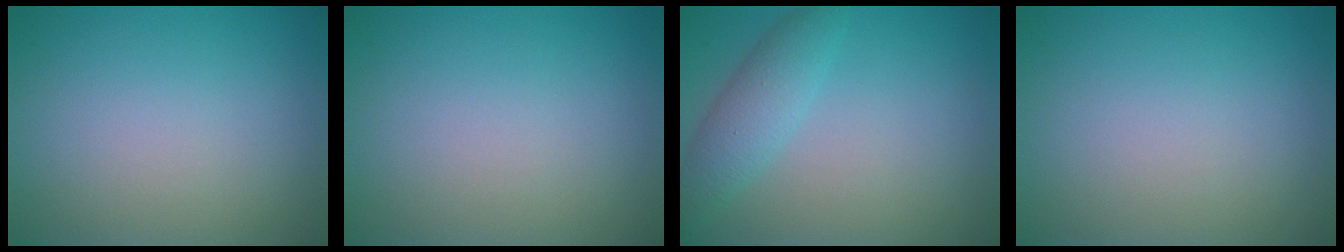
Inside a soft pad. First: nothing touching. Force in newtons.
{"total": 0.0}
{"total": 3.0, "press": 3.0, "slide": 0.2}
{"total": 0.0}